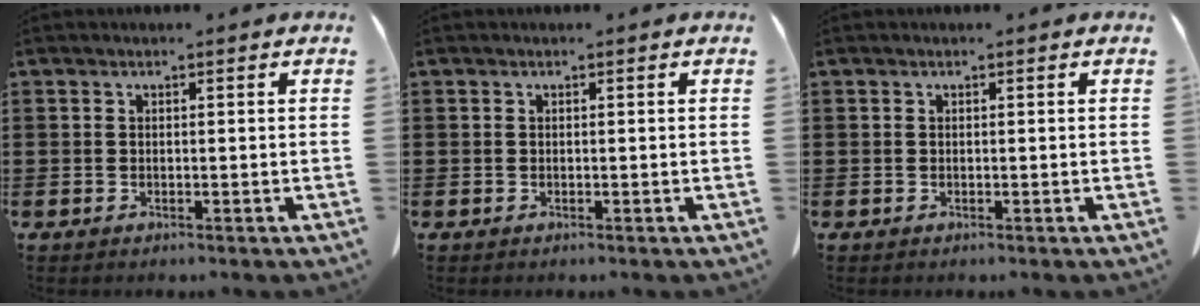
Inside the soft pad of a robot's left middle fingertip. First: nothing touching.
{"total": 0.0}
{"total": 0.0}